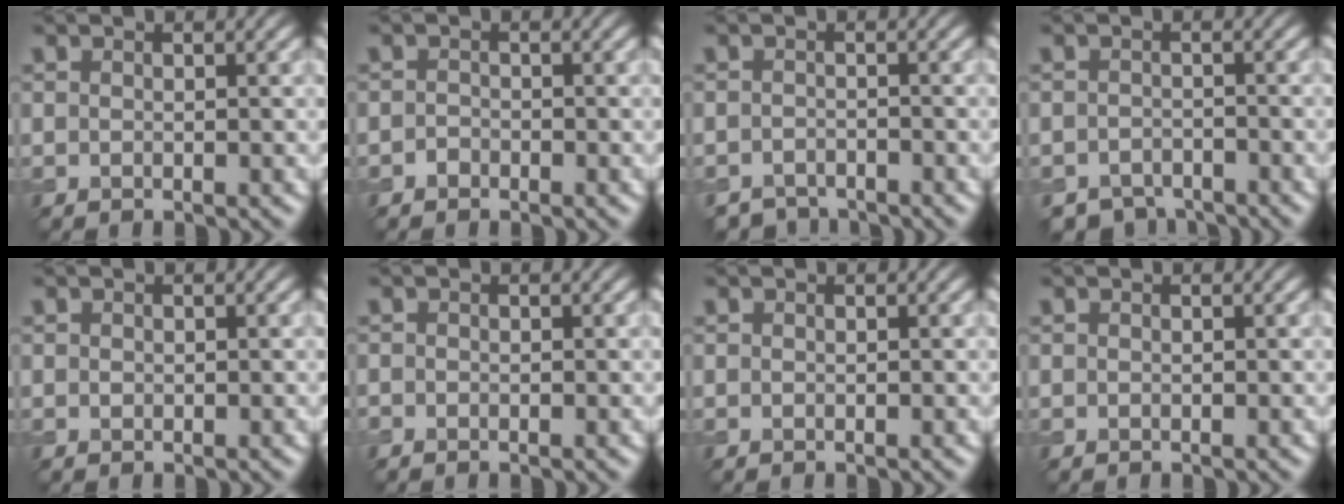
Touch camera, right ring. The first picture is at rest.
{"total": 0.7, "force": [-0.5, 0.5, 0.1], "torque": [0.000, 0.001, -0.011]}
{"total": 2.3, "force": [-2.2, 0.6, 0.0], "torque": [0.008, -0.001, -0.042]}
{"total": 3.0, "force": [-2.8, 1.2, 0.3], "torque": [0.003, -0.004, -0.050]}
{"total": 0.0}
{"total": 0.0}
{"total": 0.0}
{"total": 0.0}